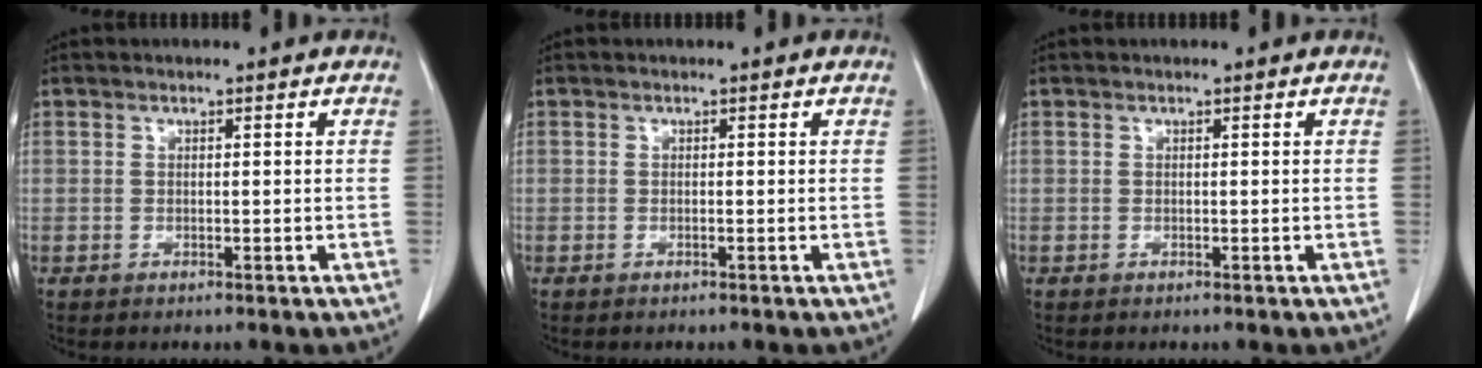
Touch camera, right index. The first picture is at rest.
{"total": 0.0}
{"total": 0.0}